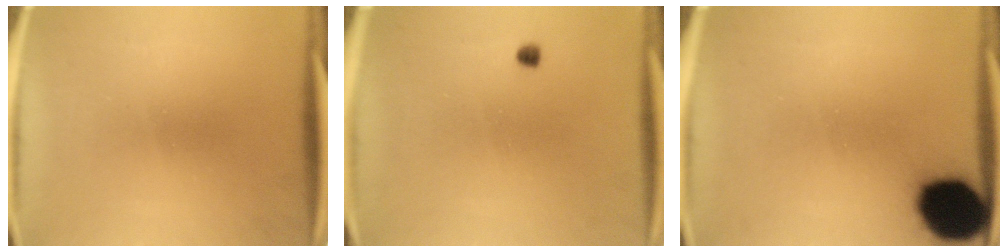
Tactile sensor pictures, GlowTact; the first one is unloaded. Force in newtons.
{"total": 1.0}
{"total": 16.8}